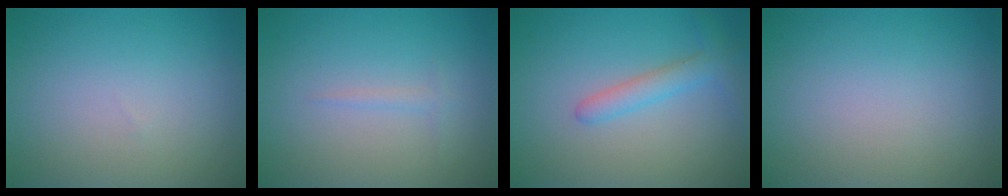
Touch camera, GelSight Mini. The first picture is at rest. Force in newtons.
{"total": 0.7, "press": 0.7, "slide": 0.0}
{"total": 2.4, "press": 2.4, "slide": 0.1}
{"total": 0.0}